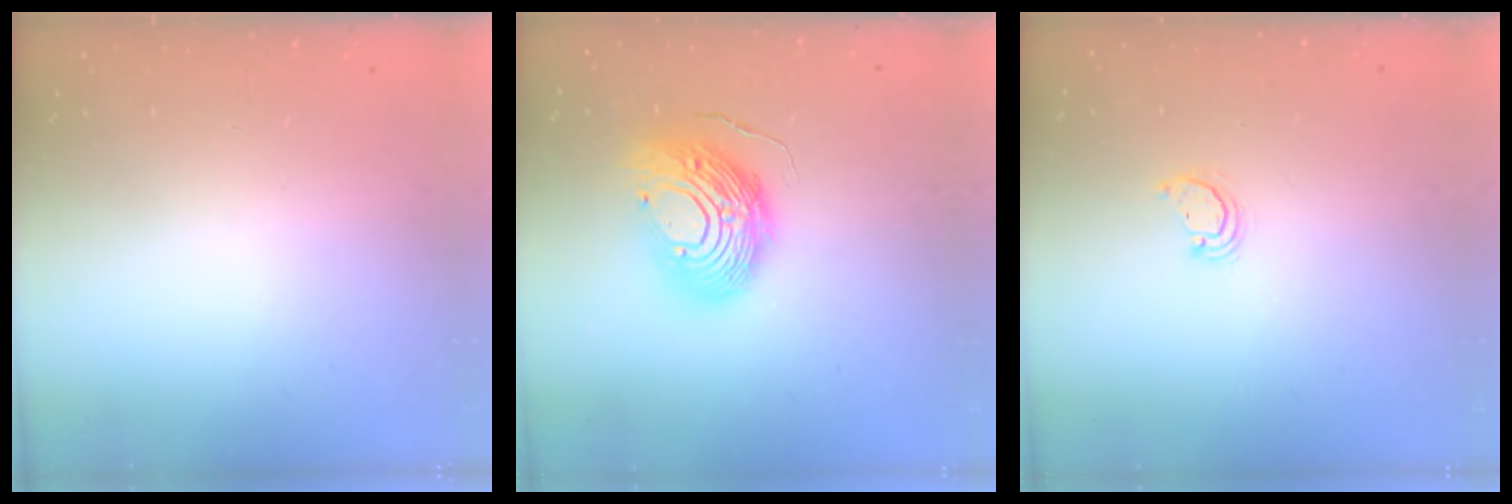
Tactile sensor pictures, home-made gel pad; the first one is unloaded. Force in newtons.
{"total": 14.5, "press": 14.4, "slide": 1.5}
{"total": 2.2, "press": 2.2, "slide": 0.3}